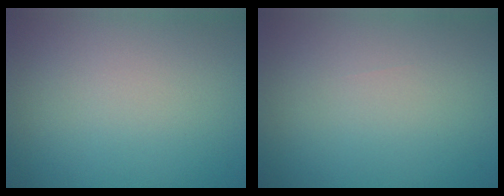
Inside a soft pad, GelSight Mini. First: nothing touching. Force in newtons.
{"total": 0.0}